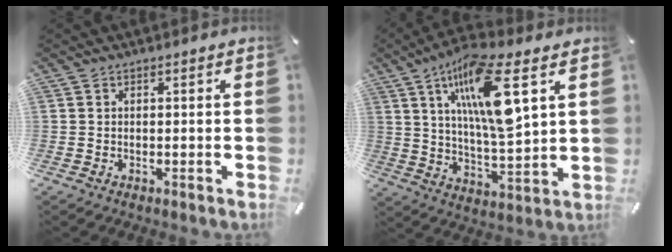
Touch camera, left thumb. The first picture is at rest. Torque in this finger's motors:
{"motor_torque": [2.51, 2.49, 2.14, -0.63, 0.36]}